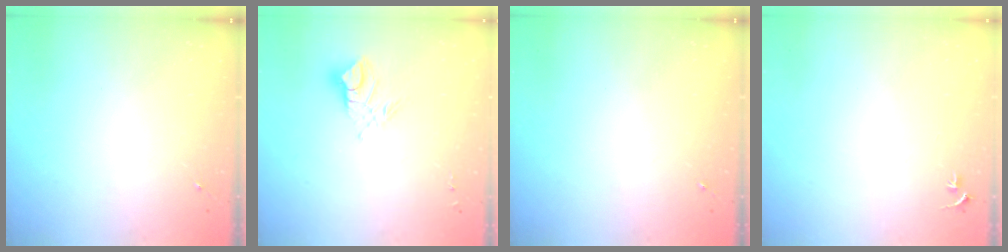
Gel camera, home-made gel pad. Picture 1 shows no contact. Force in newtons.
{"total": 10.0, "press": 9.9, "slide": 1.0}
{"total": 0.0}
{"total": 2.7, "press": 2.7, "slide": 0.3}